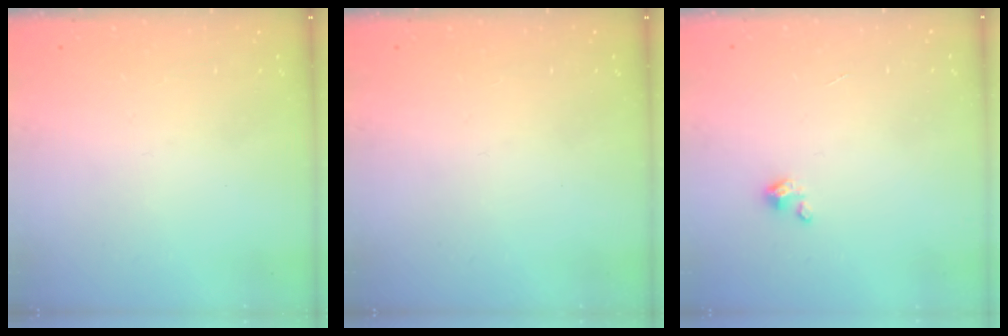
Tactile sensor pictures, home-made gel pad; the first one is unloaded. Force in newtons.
{"total": 0.0}
{"total": 2.0, "press": 1.9, "slide": 0.3}